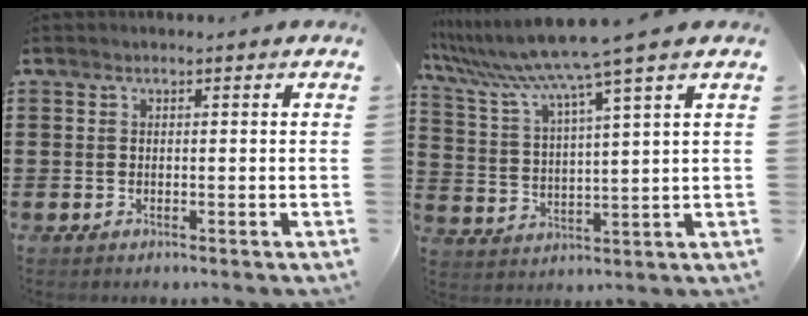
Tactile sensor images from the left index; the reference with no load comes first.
{"total": 8.5, "force": [6.9, -1.3, 4.7], "torque": [-0.117, -0.044, 0.112]}